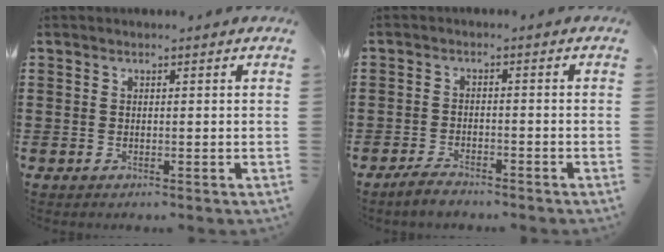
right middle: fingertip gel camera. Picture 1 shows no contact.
{"total": 2.6, "force": [-2.4, 0.5, 0.7], "torque": [-0.023, 0.002, -0.051]}